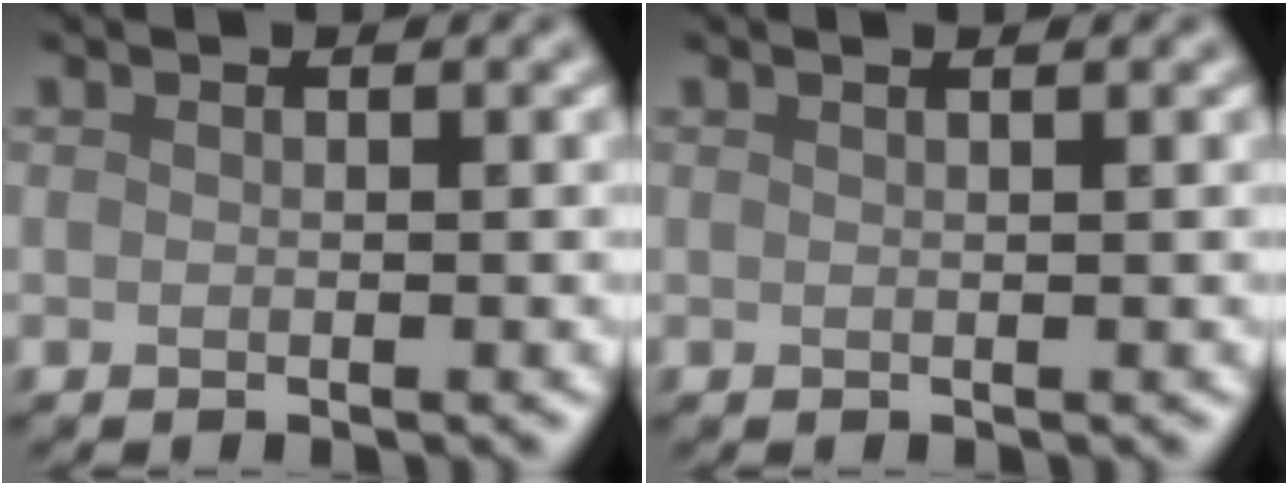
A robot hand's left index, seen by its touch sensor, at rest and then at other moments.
{"total": 1.5, "force": [0.9, 0.7, 1.0], "torque": [-0.002, -0.002, -0.004]}